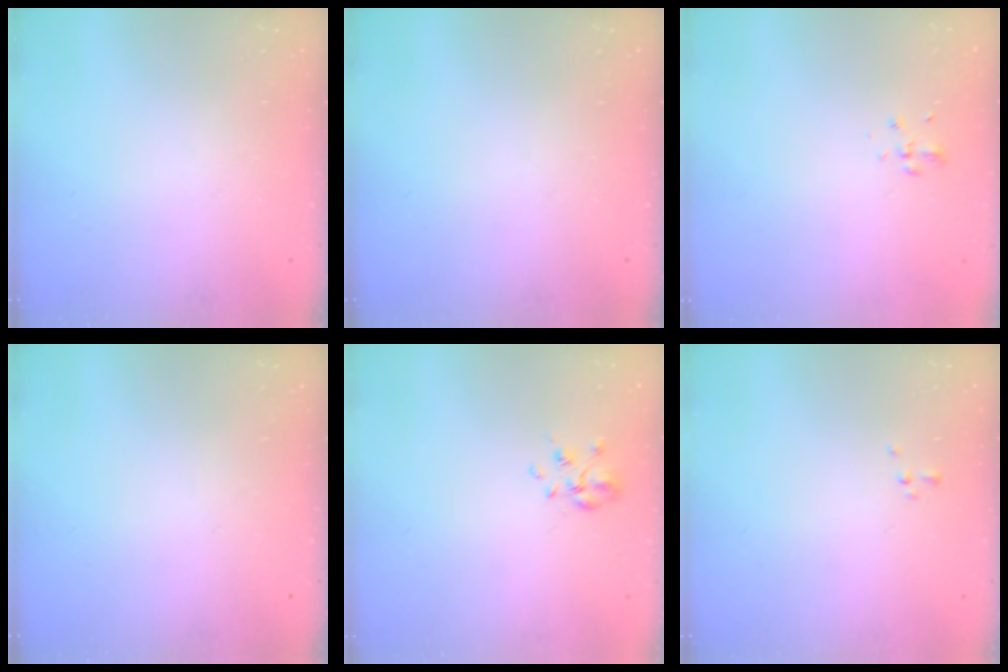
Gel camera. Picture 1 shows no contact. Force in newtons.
{"total": 0.0}
{"total": 2.0, "press": 1.8, "slide": 0.9}
{"total": 0.0}
{"total": 3.8, "press": 3.7, "slide": 0.8}
{"total": 0.7, "press": 0.6, "slide": 0.1}